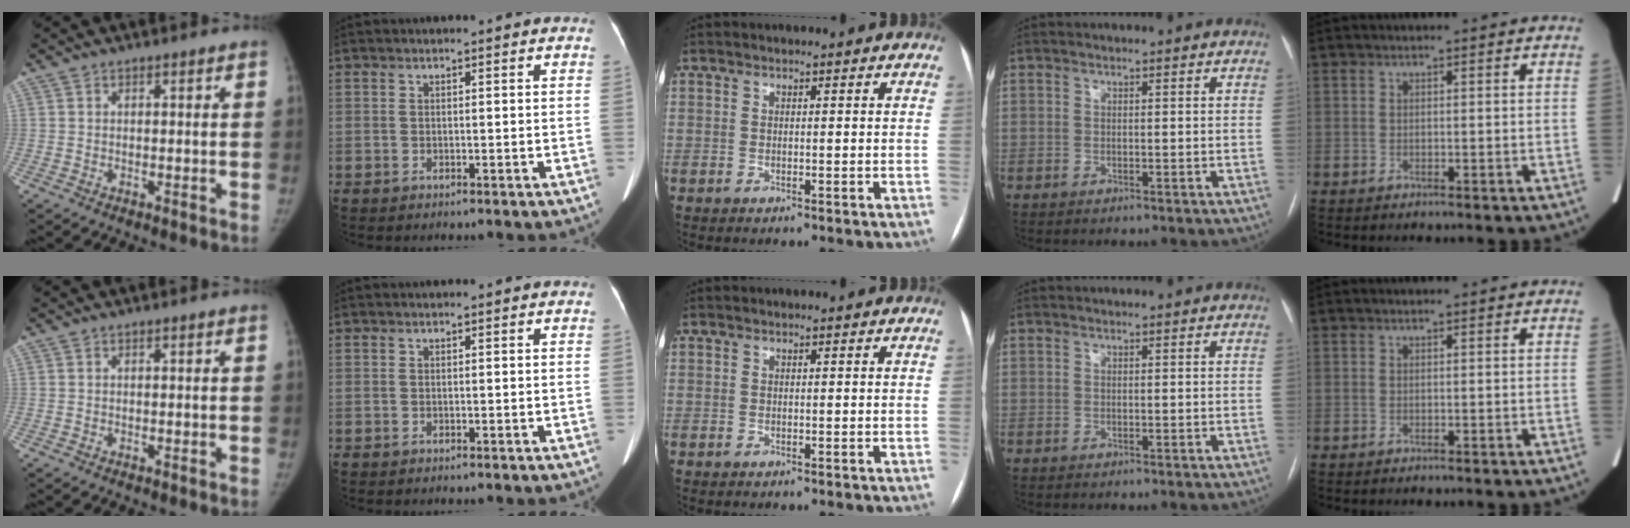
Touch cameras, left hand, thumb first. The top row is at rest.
{}